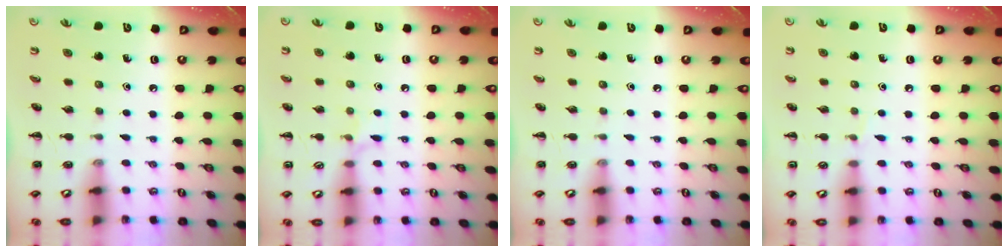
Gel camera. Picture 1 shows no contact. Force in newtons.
{"total": 4.8, "press": 4.5, "slide": 1.7}
{"total": 0.0}
{"total": 3.4, "press": 3.2, "slide": 1.1}